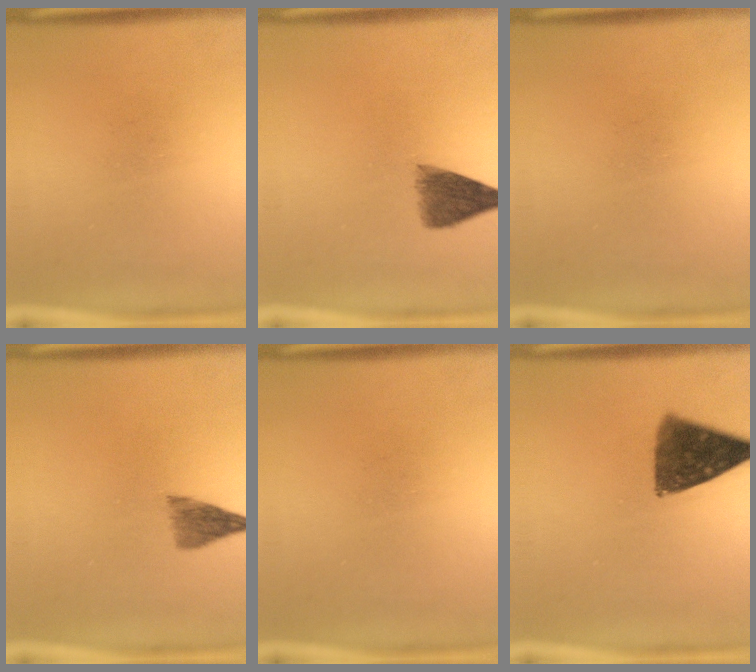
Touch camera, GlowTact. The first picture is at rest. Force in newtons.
{"total": 5.2}
{"total": 0.0}
{"total": 3.6}
{"total": 0.0}
{"total": 10.4}